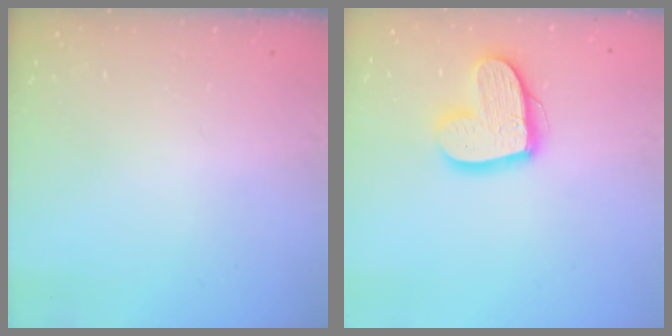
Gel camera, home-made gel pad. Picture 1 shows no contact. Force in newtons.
{"total": 14.6, "press": 14.6, "slide": 1.3}